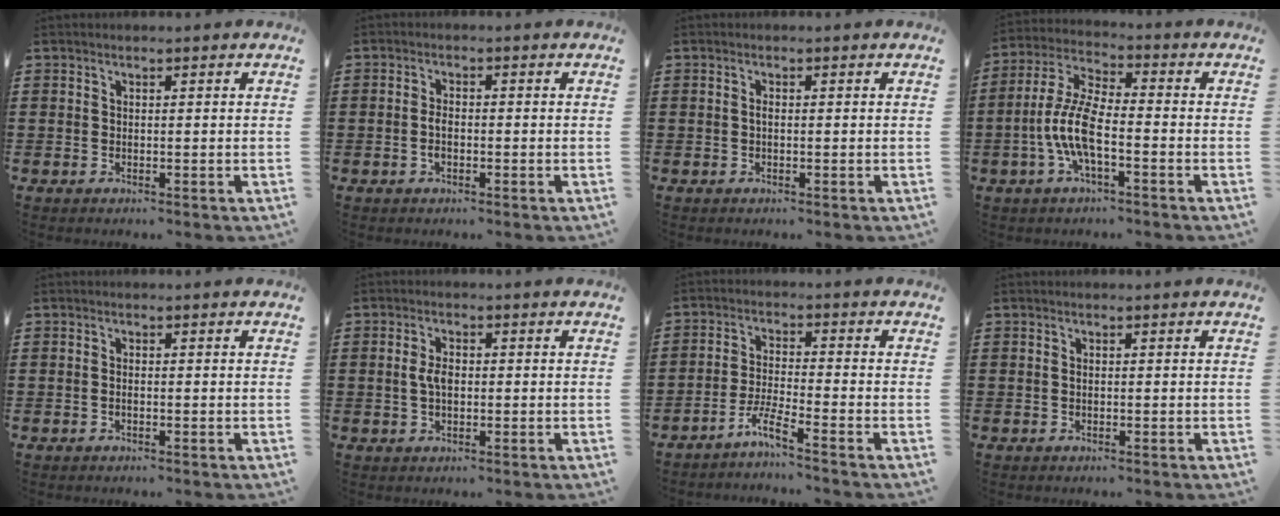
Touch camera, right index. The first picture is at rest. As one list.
[{"total": 2.1, "force": [-0.5, 0.9, 1.8], "torque": [-0.044, -0.004, -0.011]}, {"total": 0.7, "force": [-0.1, 0.2, 0.7], "torque": [-0.016, -0.003, -0.002]}, {"total": 8.3, "force": [-2.5, 2.7, 7.4], "torque": [-0.182, -0.014, -0.056]}, {"total": 0.7, "force": [-0.3, 0.2, 0.6], "torque": [-0.013, -0.005, -0.003]}, {"total": 3.2, "force": [0.1, 1.6, 2.8], "torque": [-0.064, 0.001, -0.002]}, {"total": 4.2, "force": [-3.8, -0.3, 1.9], "torque": [-0.051, -0.006, -0.078]}, {"total": 0.6, "force": [-0.1, 0.2, 0.6], "torque": [-0.014, -0.004, 0.000]}]